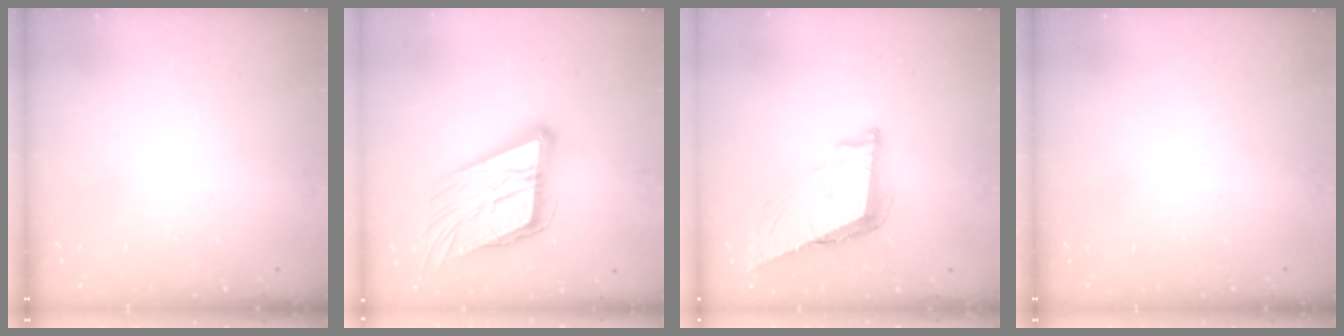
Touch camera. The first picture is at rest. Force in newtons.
{"total": 19.2, "press": 19.0, "slide": 2.8}
{"total": 8.9, "press": 8.5, "slide": 2.7}
{"total": 0.0}